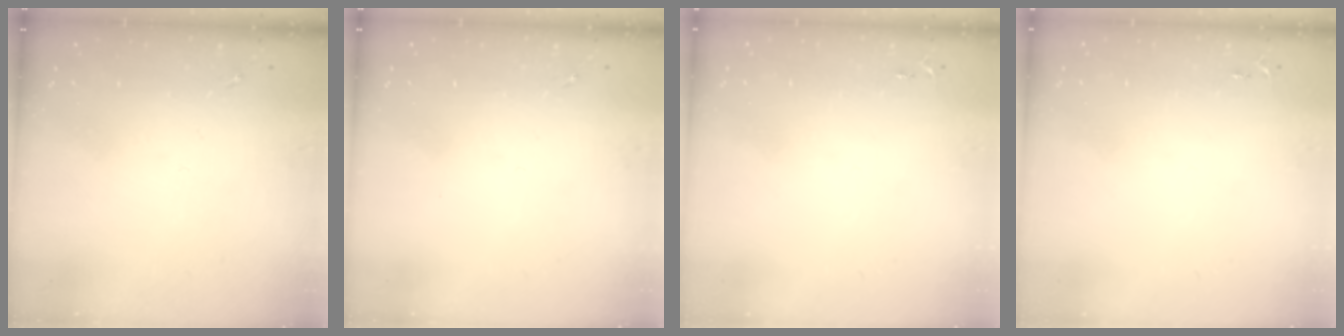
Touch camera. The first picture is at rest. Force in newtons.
{"total": 0.0}
{"total": 2.6, "press": 2.6, "slide": 0.3}
{"total": 2.6, "press": 2.6, "slide": 0.3}